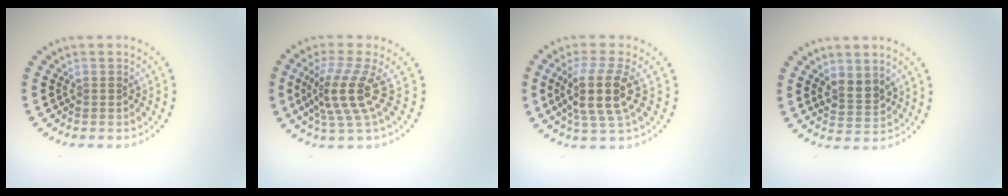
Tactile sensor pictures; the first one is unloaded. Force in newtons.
{"total": 4.3, "press": 3.1, "slide": 3.0}
{"total": 4.4, "press": 3.6, "slide": 2.5}
{"total": 2.5, "press": 2.3, "slide": 1.0}